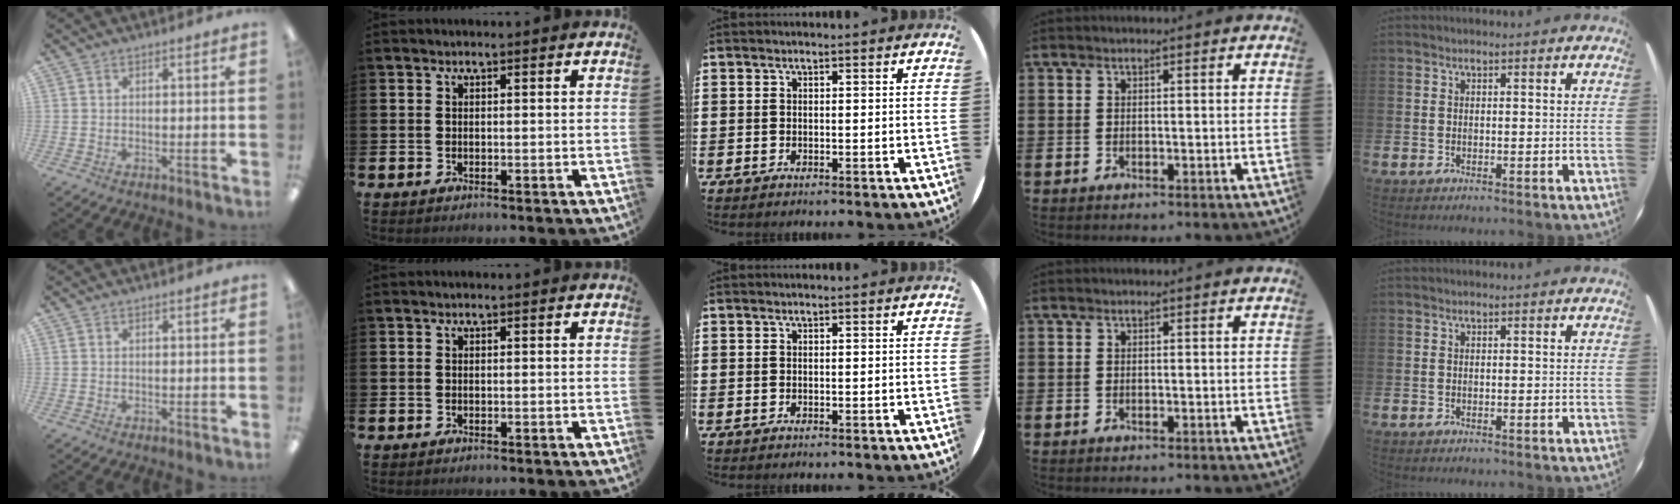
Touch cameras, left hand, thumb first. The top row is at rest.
{}